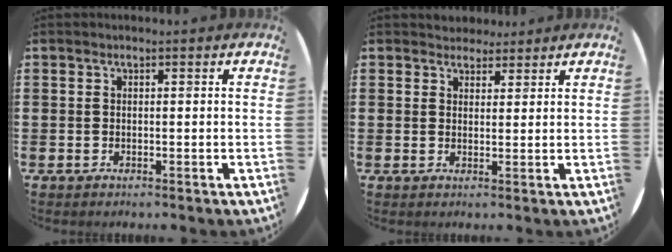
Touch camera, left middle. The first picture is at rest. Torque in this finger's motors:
{"motor_torque": [0.37, -0.31, -0.01, 0.00]}